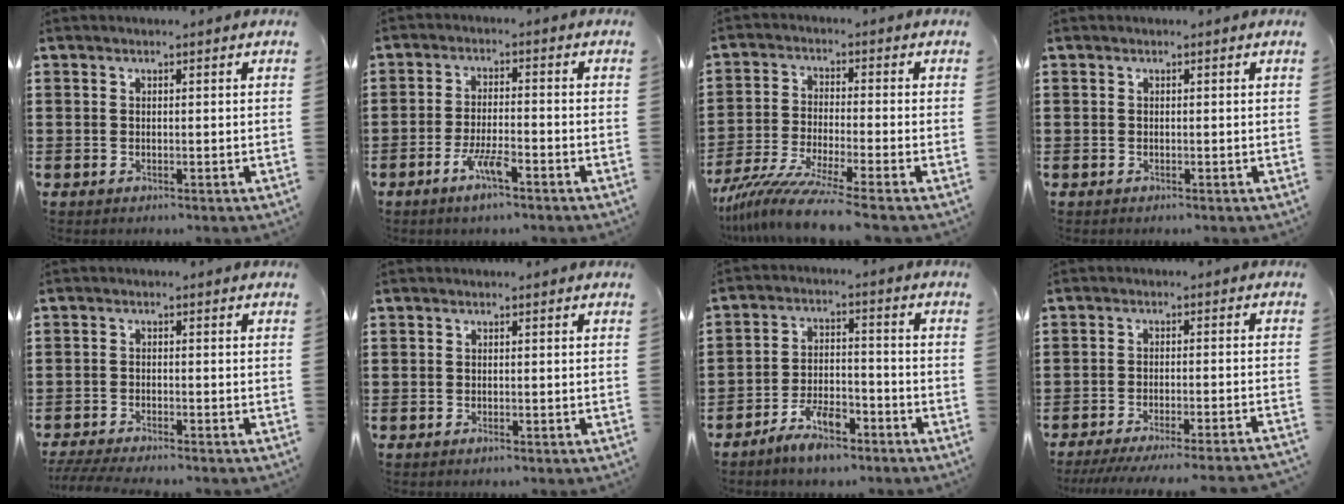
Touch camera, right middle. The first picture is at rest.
{"total": 5.0, "force": [-3.1, 0.8, 3.8], "torque": [-0.082, -0.004, -0.059]}
{"total": 8.0, "force": [-6.7, -0.4, 4.3], "torque": [-0.097, -0.017, -0.133]}
{"total": 0.0}
{"total": 3.0, "force": [-2.8, 0.1, 0.9], "torque": [-0.030, -0.008, -0.061]}
{"total": 0.5, "force": [-0.4, 0.2, 0.3], "torque": [-0.008, -0.005, -0.005]}
{"total": 6.8, "force": [-5.6, 2.0, 3.4], "torque": [-0.066, 0.007, -0.105]}
{"total": 4.4, "force": [-3.9, -0.4, 1.9], "torque": [-0.030, -0.012, -0.077]}